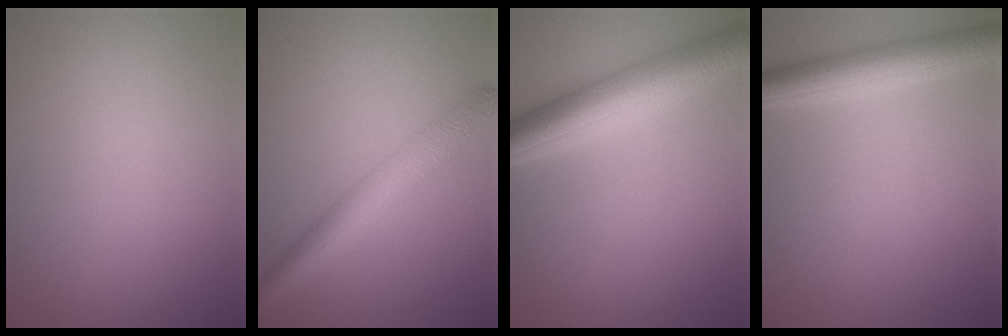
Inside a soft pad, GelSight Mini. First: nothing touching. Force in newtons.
{"total": 5.0, "press": 5.0, "slide": 0.1}
{"total": 6.8, "press": 6.8, "slide": 0.1}
{"total": 4.3, "press": 4.3, "slide": 0.2}